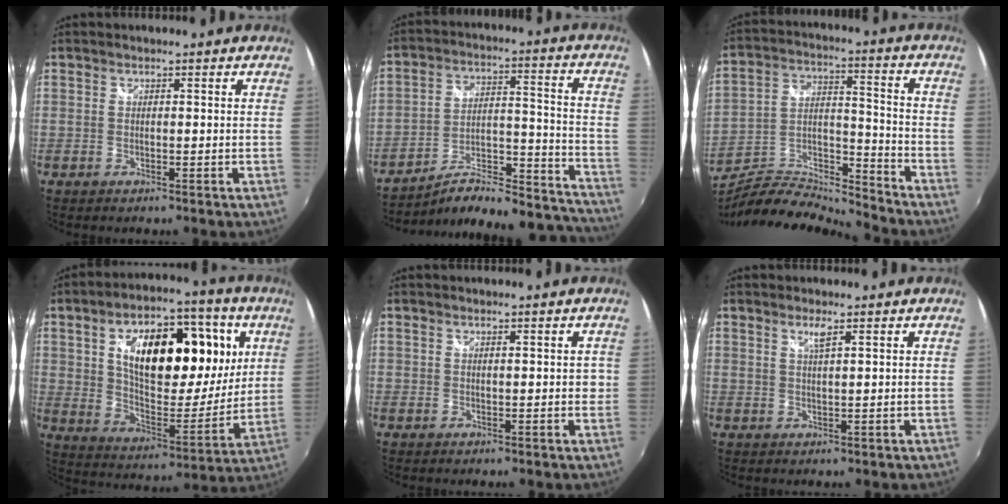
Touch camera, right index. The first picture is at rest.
{"total": 22.5, "force": [-21.0, 3.9, 7.1], "torque": [-0.092, 0.028, -0.272]}
{"total": 12.3, "force": [-11.5, 0.2, 4.3], "torque": [-0.081, 0.000, -0.215]}
{"total": 22.9, "force": [7.7, 10.5, 18.8], "torque": [-0.307, 0.013, 0.127]}
{"total": 1.1, "force": [0.5, -0.8, 0.4], "torque": [0.010, -0.004, 0.013]}
{"total": 2.0, "force": [1.2, 0.1, 1.6], "torque": [-0.028, 0.000, 0.020]}